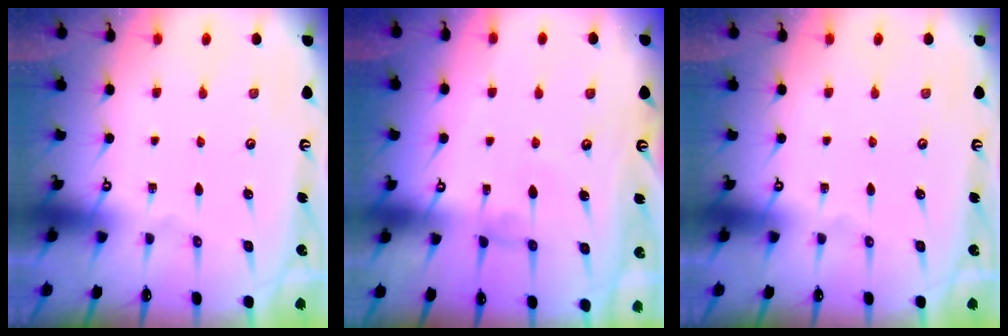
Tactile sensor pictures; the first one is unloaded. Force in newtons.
{"total": 0.0}
{"total": 0.0}